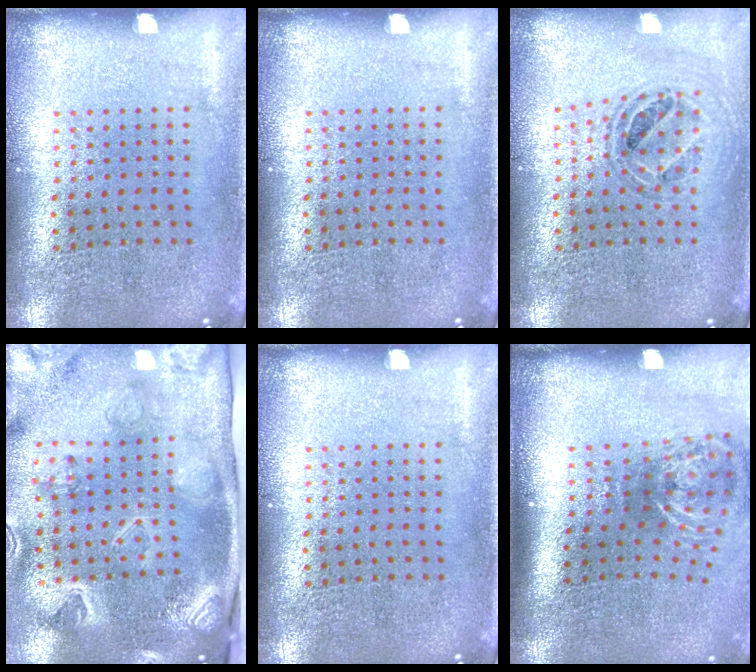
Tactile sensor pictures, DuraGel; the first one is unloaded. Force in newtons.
{"total": 0.0}
{"total": 0.8, "press": 0.7, "slide": 0.3}
{"total": 3.3, "press": 3.2, "slide": 1.0}
{"total": 0.0}
{"total": 2.1, "press": 1.3, "slide": 1.7}